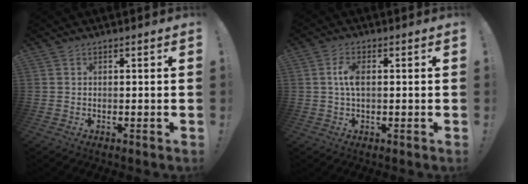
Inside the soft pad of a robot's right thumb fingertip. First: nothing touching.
{"total": 4.8, "force": [0.3, 2.1, 4.3], "torque": [-0.083, 0.004, 0.002]}